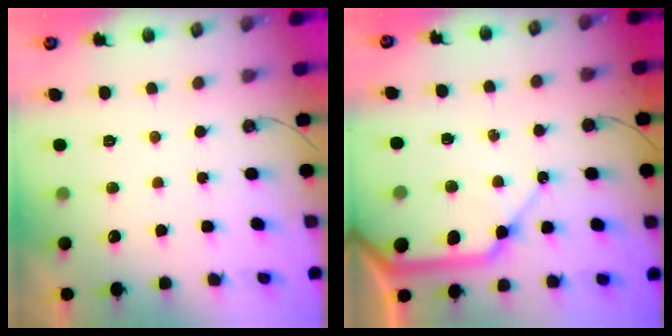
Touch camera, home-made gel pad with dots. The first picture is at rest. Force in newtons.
{"total": 18.4, "press": 18.2, "slide": 2.5}